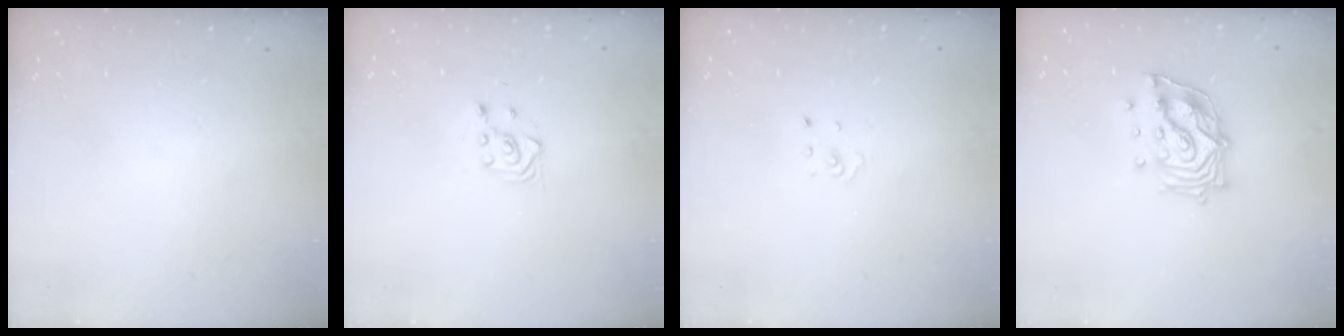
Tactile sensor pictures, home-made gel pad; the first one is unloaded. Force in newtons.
{"total": 3.0, "press": 2.8, "slide": 1.0}
{"total": 1.1, "press": 1.1, "slide": 0.1}
{"total": 14.5, "press": 14.4, "slide": 1.6}